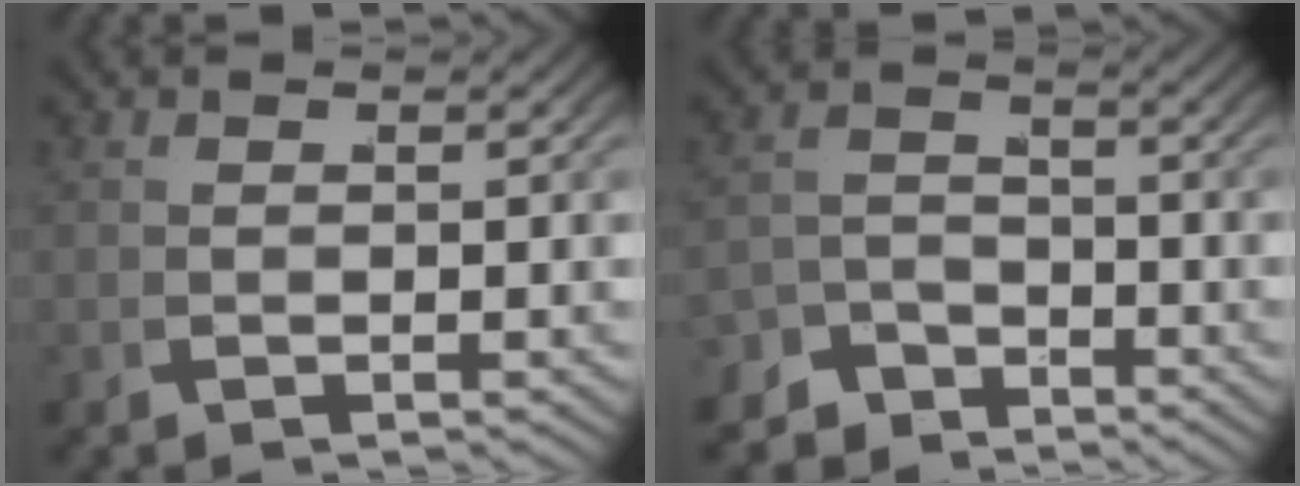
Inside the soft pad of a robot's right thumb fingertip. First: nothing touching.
{"total": 4.4, "force": [-3.8, 2.2, 0.7], "torque": [0.009, -0.019, -0.064]}